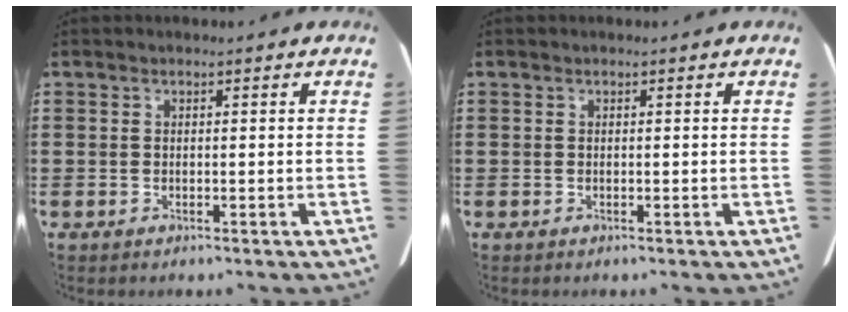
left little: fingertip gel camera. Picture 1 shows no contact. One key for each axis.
{"total": 0.0}